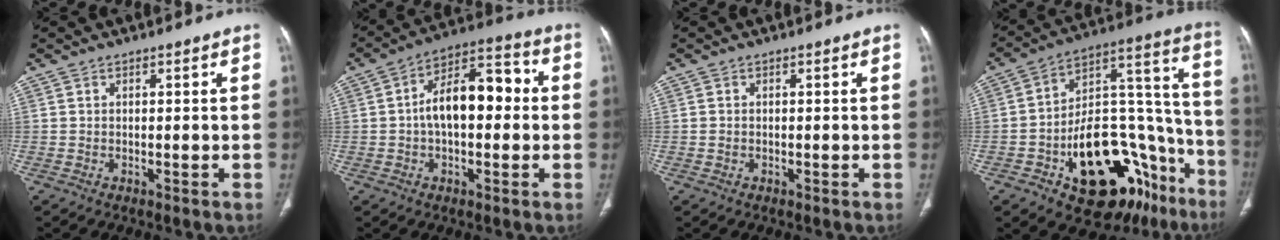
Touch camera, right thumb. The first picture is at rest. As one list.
[{"total": 13.3, "force": [0.4, 7.3, 11.2], "torque": [-0.163, 0.042, -0.005]}, {"total": 0.8, "force": [-0.1, 0.7, 0.4], "torque": [-0.009, 0.001, 0.000]}, {"total": 29.3, "force": [-14.0, 15.6, 20.5], "torque": [-0.213, 0.113, -0.195]}]